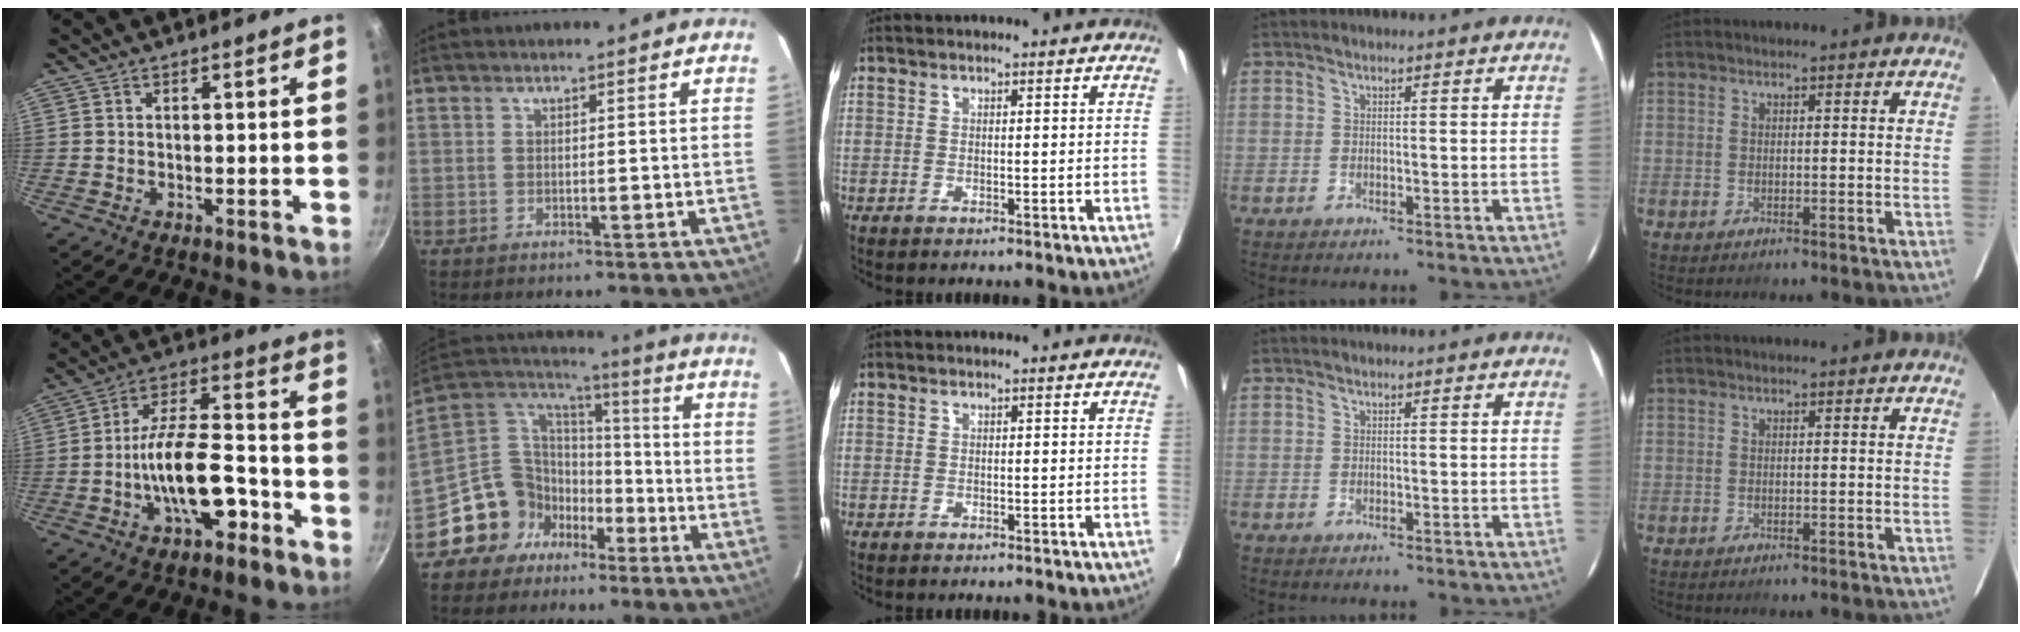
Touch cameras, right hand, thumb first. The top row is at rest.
{"thumb": {"total": 14.2, "force": [-5.8, 6.0, 11.5], "torque": [-0.169, 0.053, -0.099]}, "index": {"total": 14.1, "force": [-8.6, 10.7, 3.4], "torque": [-0.093, 0.045, -0.153]}}